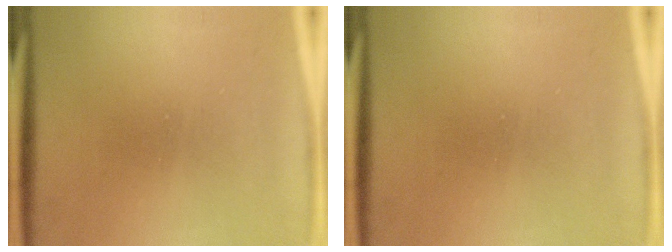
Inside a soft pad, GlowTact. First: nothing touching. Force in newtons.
{"total": 0.0}